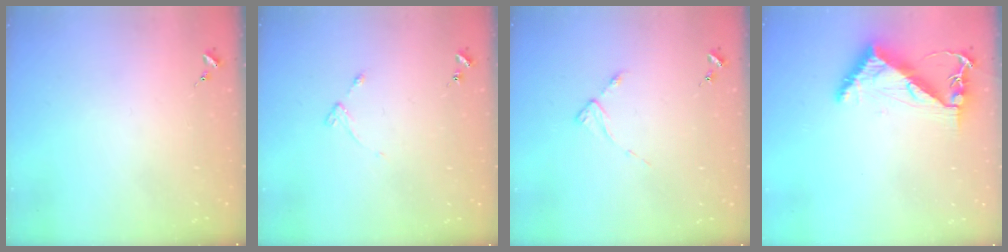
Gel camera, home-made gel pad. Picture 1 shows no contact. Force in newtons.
{"total": 4.7, "press": 4.6, "slide": 0.6}
{"total": 2.7, "press": 2.7, "slide": 0.4}
{"total": 6.8, "press": 6.8, "slide": 0.9}